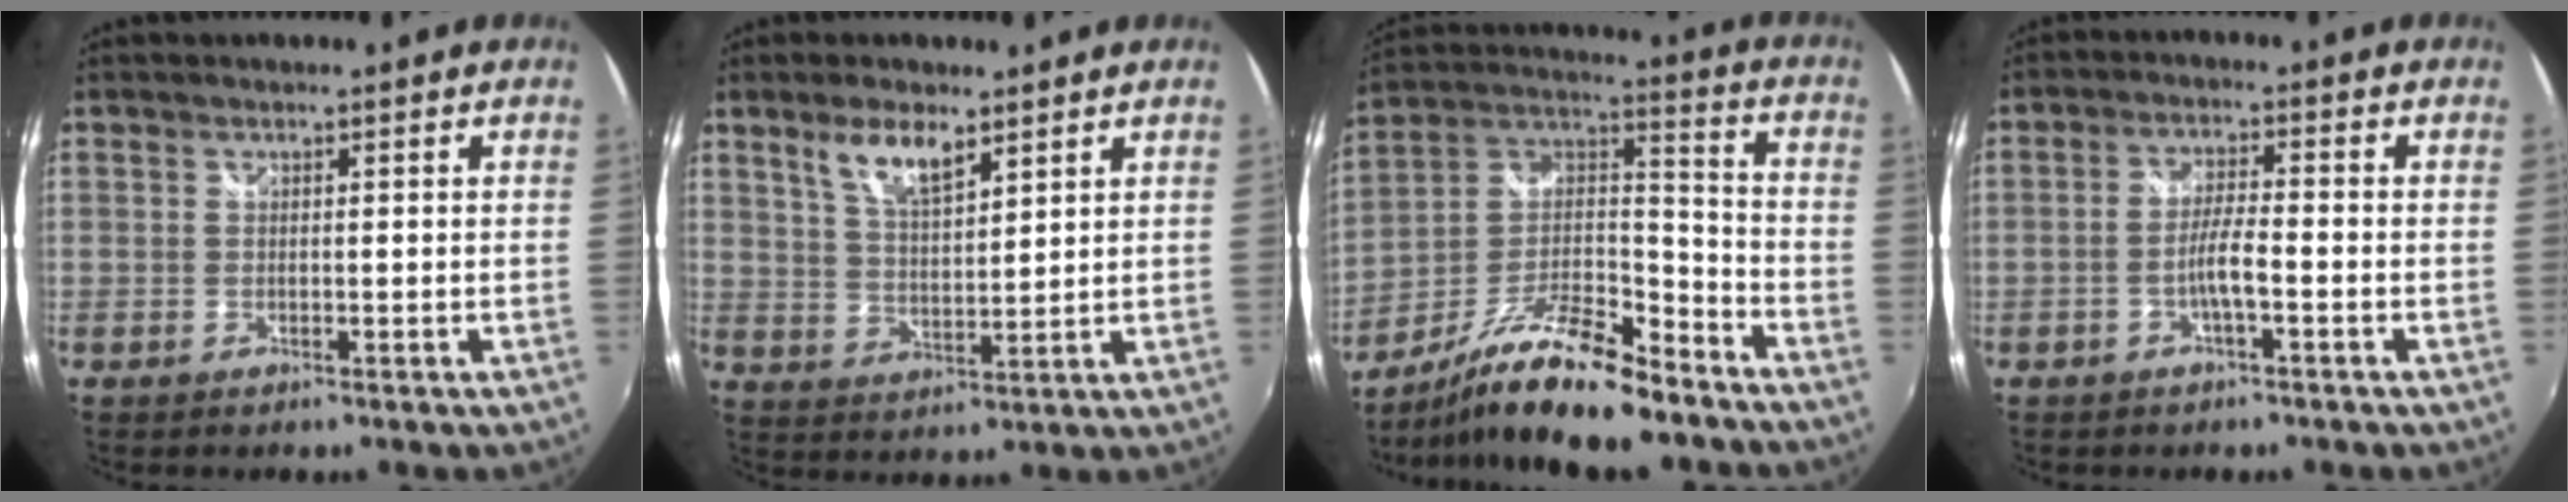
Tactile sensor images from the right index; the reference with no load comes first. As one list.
[{"total": 6.9, "force": [4.5, 2.2, 4.8], "torque": [-0.089, 0.002, 0.088]}, {"total": 18.2, "force": [-13.5, 4.5, 11.3], "torque": [-0.221, -0.002, -0.236]}, {"total": 4.2, "force": [-1.9, 0.2, 3.7], "torque": [-0.075, 0.003, -0.035]}]